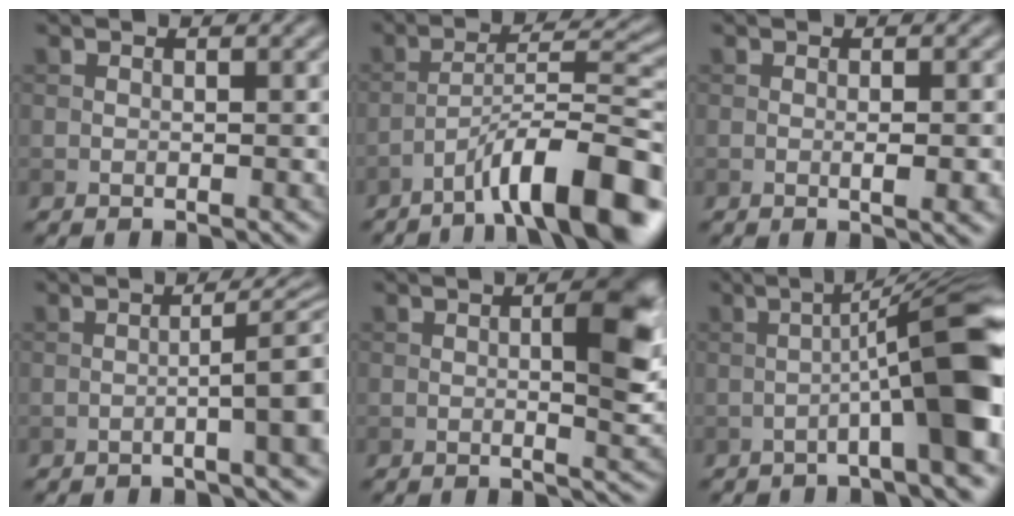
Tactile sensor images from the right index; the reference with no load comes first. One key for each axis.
{"total": 11.0, "fx": -6.8, "fy": 2.2, "fz": 8.4, "tx": -0.126, "ty": 0.024, "tz": -0.111}
{"total": 2.3, "fx": -0.3, "fy": 0.5, "fz": 2.2, "tx": -0.030, "ty": -0.002, "tz": -0.003}
{"total": 5.8, "fx": -1.2, "fy": 1.1, "fz": 5.5, "tx": -0.072, "ty": 0.010, "tz": -0.022}
{"total": 5.0, "fx": 0.6, "fy": 1.2, "fz": 4.8, "tx": -0.070, "ty": 0.001, "tz": 0.009}
{"total": 9.3, "fx": -1.7, "fy": 0.9, "fz": 9.1, "tx": -0.123, "ty": 0.029, "tz": -0.035}